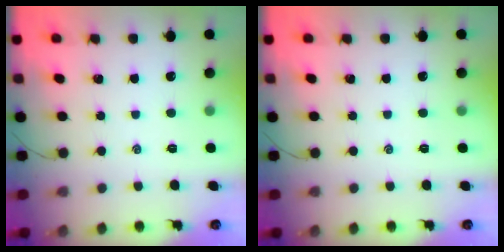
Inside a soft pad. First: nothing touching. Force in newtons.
{"total": 0.0}